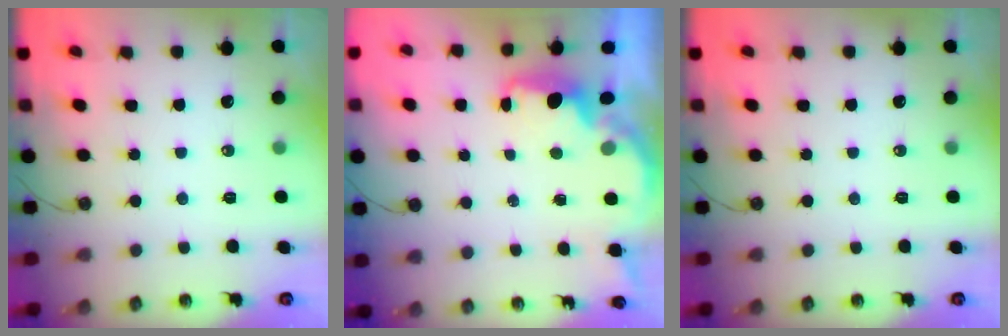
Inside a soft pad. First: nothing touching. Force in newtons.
{"total": 2.2, "press": 2.0, "slide": 0.8}
{"total": 0.0}